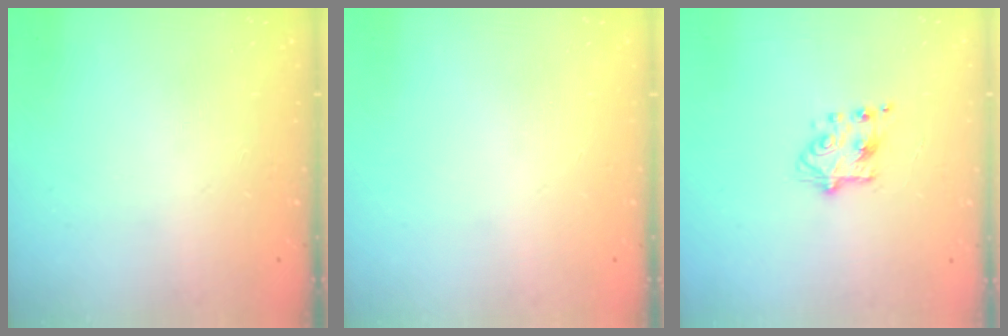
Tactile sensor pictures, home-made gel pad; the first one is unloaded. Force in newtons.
{"total": 0.0}
{"total": 6.4, "press": 6.4, "slide": 0.5}